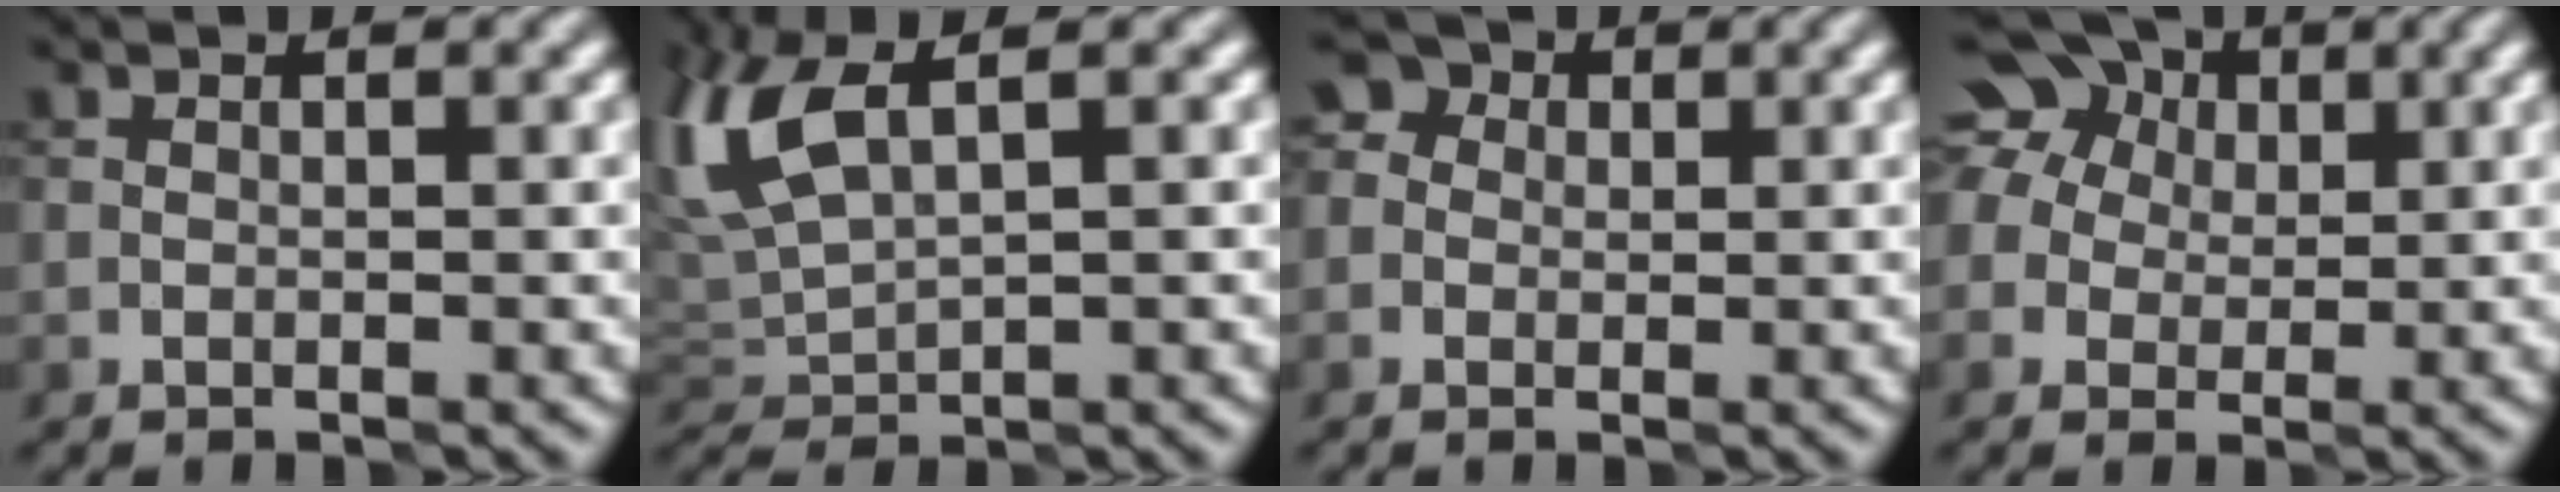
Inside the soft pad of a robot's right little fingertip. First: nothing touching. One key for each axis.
{"total": 5.7, "fx": 2.2, "fy": 2.1, "fz": 4.8, "tx": -0.122, "ty": 0.022, "tz": 0.046}
{"total": 2.6, "fx": 0.7, "fy": 2.4, "fz": 0.8, "tx": 0.004, "ty": 0.013, "tz": -0.010}
{"total": 10.8, "fx": 4.4, "fy": 8.5, "fz": 4.9, "tx": -0.109, "ty": 0.042, "tz": 0.060}